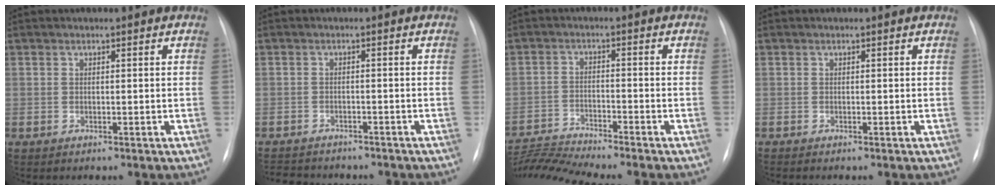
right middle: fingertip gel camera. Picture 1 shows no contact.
{"total": 9.7, "force": [-8.4, 3.3, 3.4], "torque": [-0.070, 0.001, -0.109]}
{"total": 7.8, "force": [-7.4, -2.4, 1.1], "torque": [-0.026, -0.005, -0.135]}
{"total": 0.0}